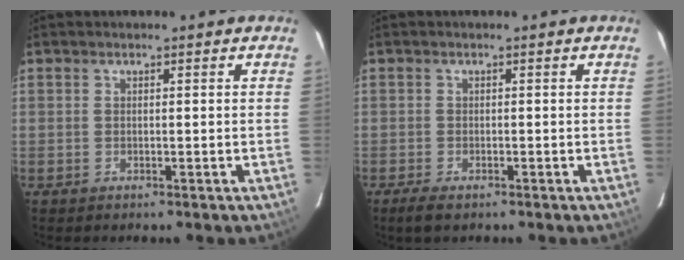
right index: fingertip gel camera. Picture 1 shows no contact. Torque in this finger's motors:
{"motor_torque": [0.27, -0.26, 0.12, 0.02]}